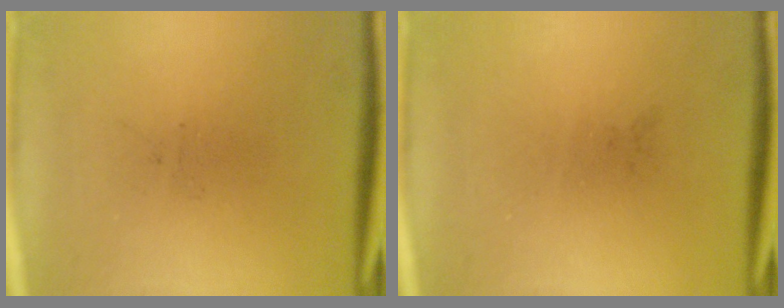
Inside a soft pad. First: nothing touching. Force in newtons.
{"total": 0.0}